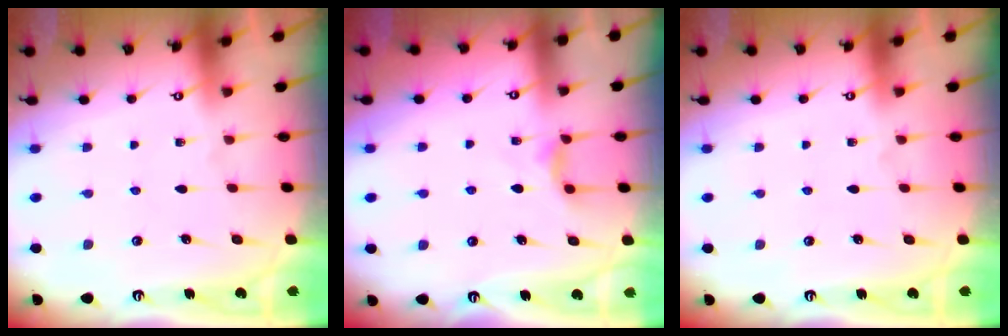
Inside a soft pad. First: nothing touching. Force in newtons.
{"total": 4.8, "press": 4.7, "slide": 0.7}
{"total": 0.0}